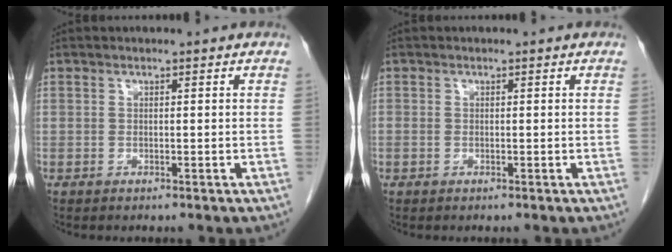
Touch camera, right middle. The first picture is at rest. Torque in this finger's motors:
{"motor_torque": [1.03, -0.57, 0.05, 0.07]}